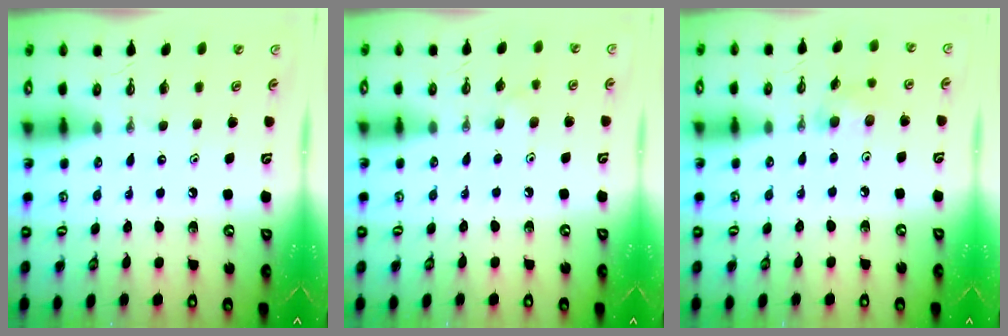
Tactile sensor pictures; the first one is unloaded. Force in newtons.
{"total": 5.7, "press": 4.7, "slide": 3.2}
{"total": 4.8, "press": 4.6, "slide": 1.4}